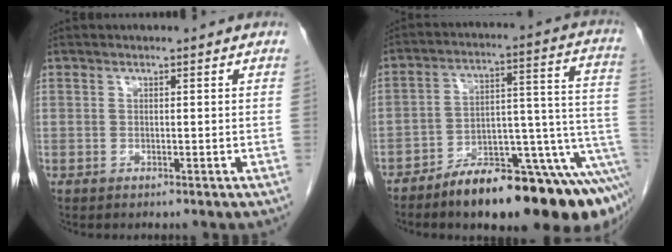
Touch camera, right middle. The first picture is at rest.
{"total": 20.3, "force": [-13.4, 5.3, 14.3], "torque": [-0.104, 0.051, -0.195]}